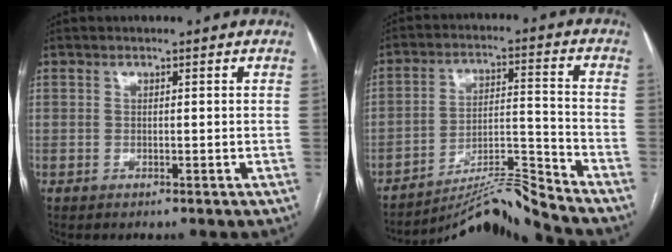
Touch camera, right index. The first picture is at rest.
{"total": 10.3, "force": [-9.6, -3.4, 1.0], "torque": [-0.015, 0.027, -0.168]}